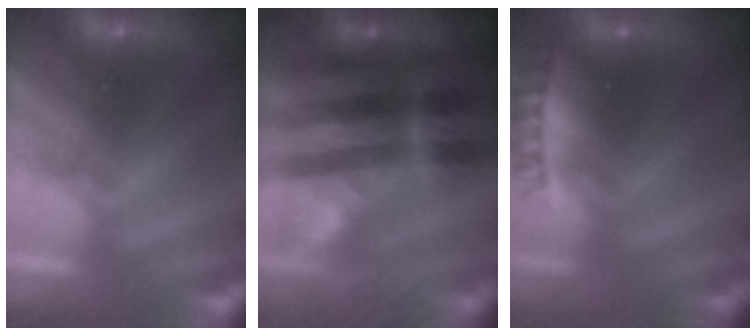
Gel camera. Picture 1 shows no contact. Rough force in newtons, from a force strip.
{"total": 6.7}
{"total": 2.4}